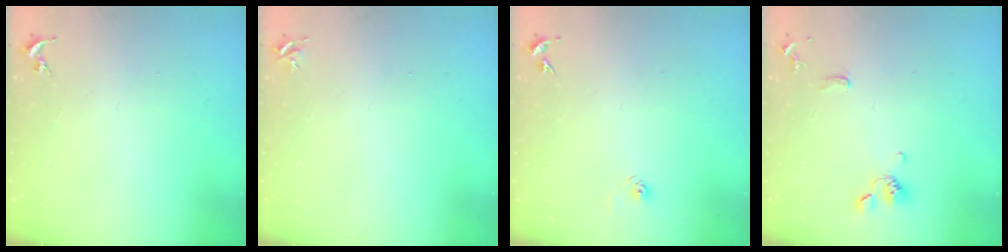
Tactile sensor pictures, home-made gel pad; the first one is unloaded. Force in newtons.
{"total": 3.8, "press": 3.8, "slide": 0.5}
{"total": 3.0, "press": 2.6, "slide": 1.5}
{"total": 10.8, "press": 10.6, "slide": 2.0}